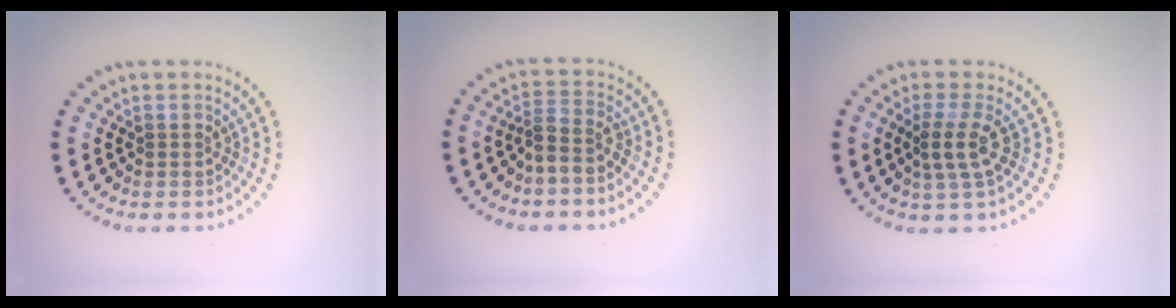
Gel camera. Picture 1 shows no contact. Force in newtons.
{"total": 2.1, "press": 1.5, "slide": 1.5}
{"total": 2.5, "press": 2.0, "slide": 1.5}